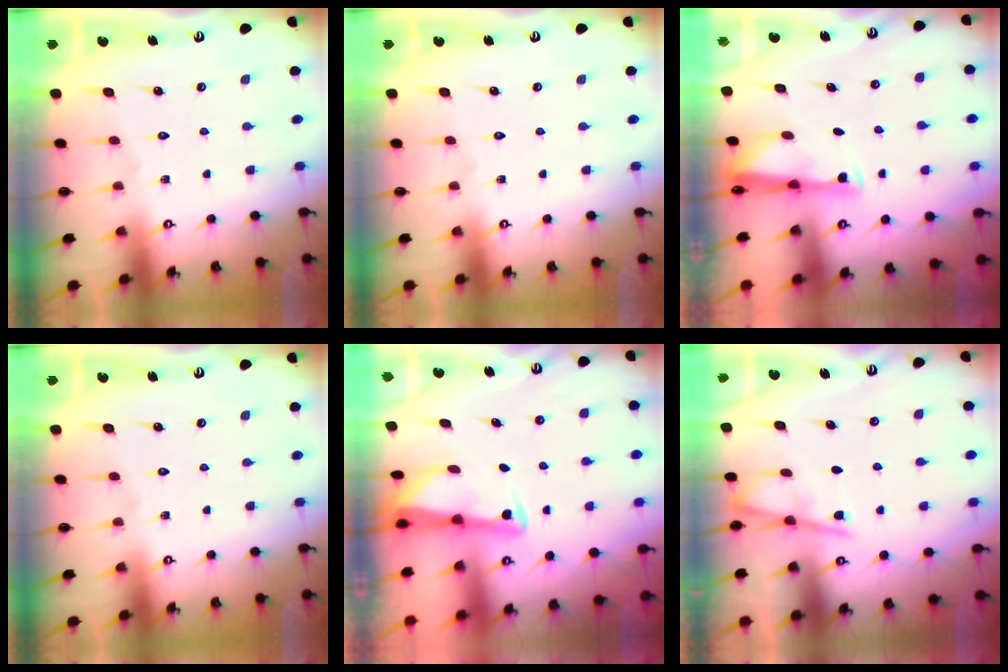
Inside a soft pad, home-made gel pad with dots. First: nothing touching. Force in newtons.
{"total": 0.0}
{"total": 3.0, "press": 3.0, "slide": 0.6}
{"total": 0.0}
{"total": 3.3, "press": 3.3, "slide": 0.3}
{"total": 5.2, "press": 5.2, "slide": 0.6}